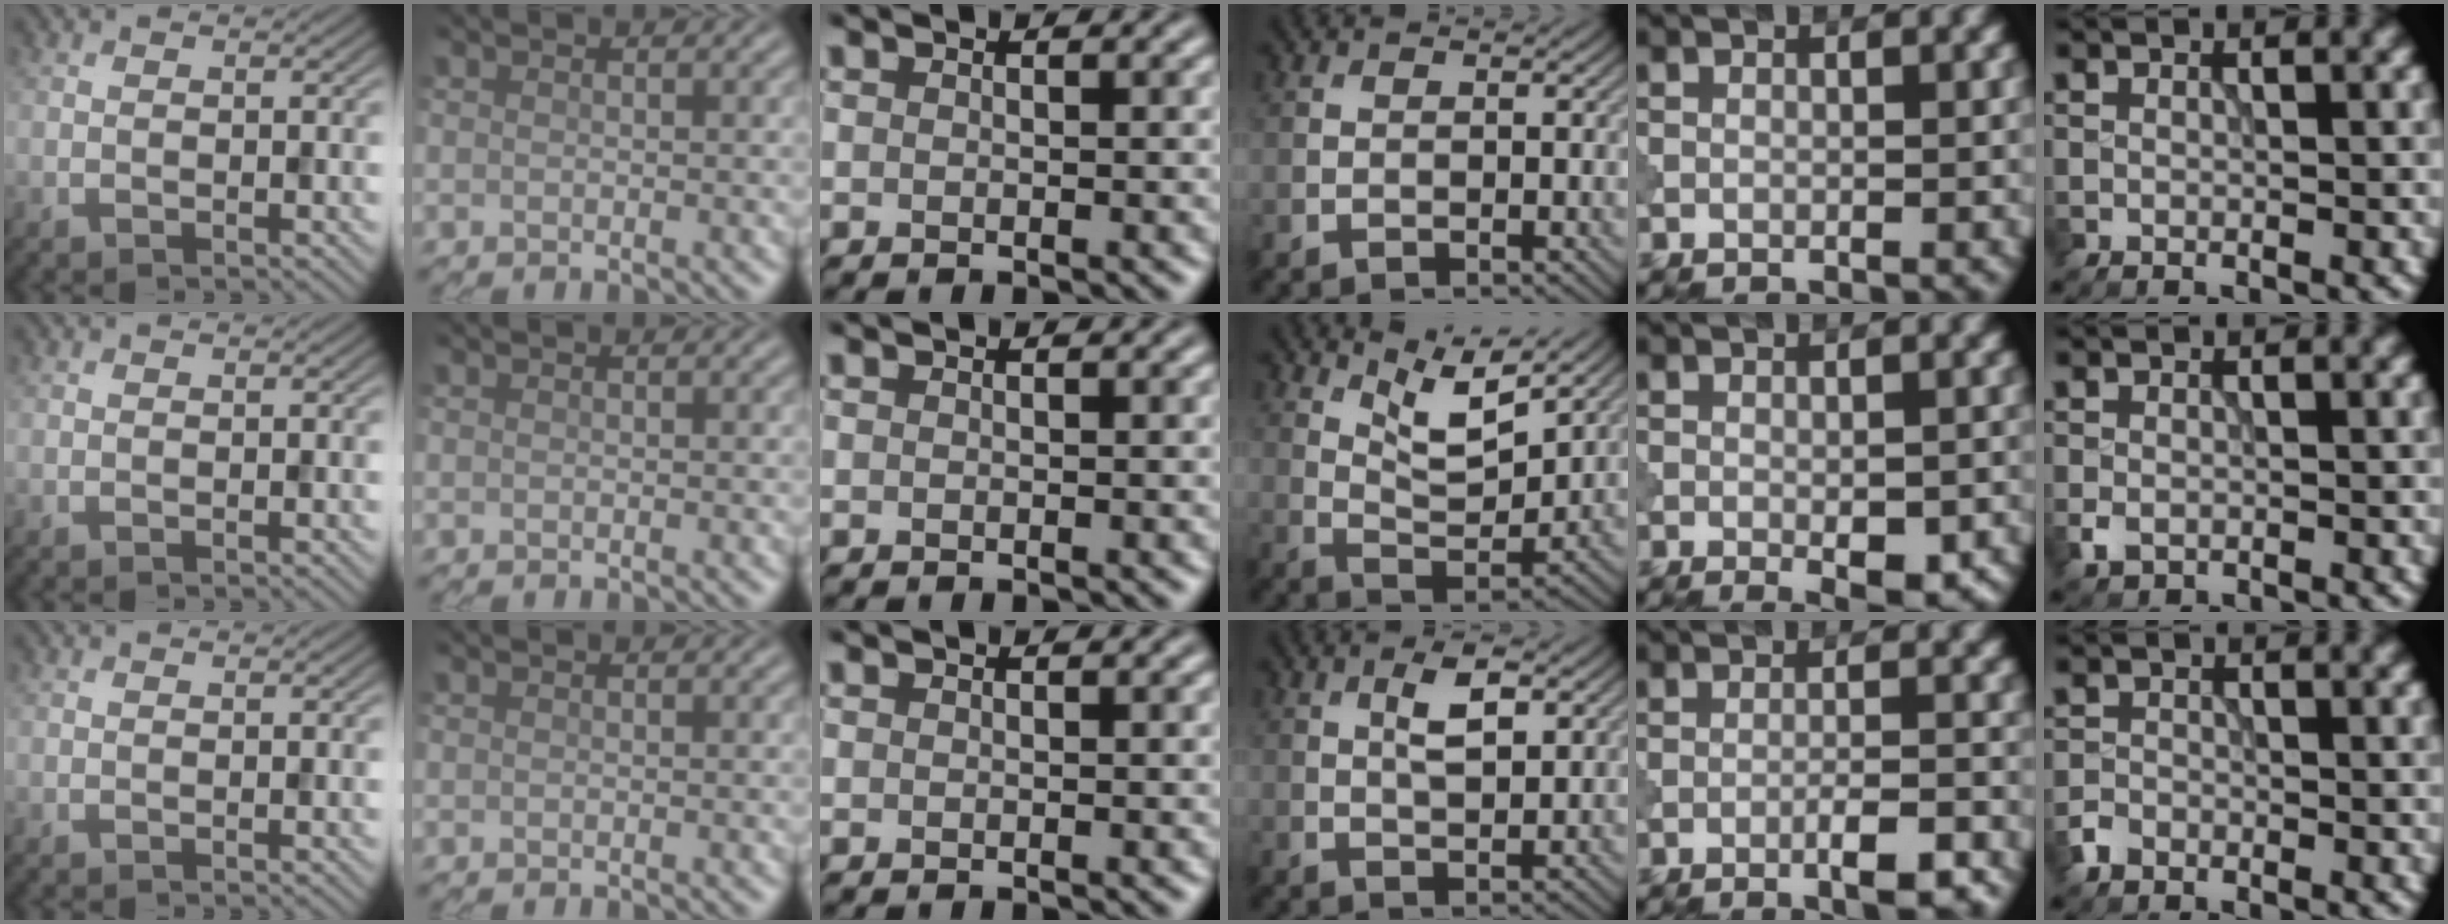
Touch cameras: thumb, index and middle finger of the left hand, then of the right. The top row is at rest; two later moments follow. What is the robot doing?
{"motion": "shake", "object": "bell"}